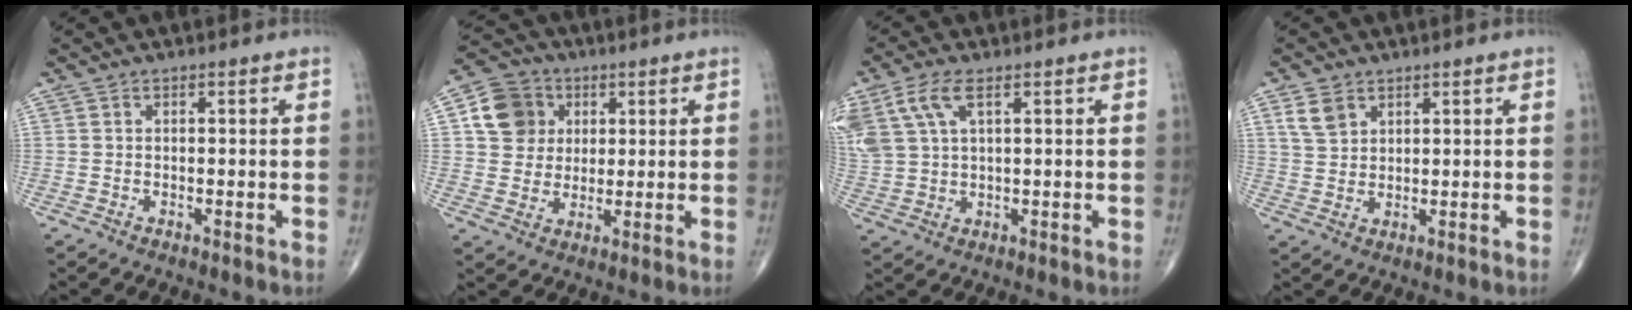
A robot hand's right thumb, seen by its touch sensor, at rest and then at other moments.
{"total": 9.8, "force": [2.7, 8.7, 3.6], "torque": [-0.042, -0.001, 0.041]}
{"total": 9.8, "force": [4.5, 4.6, 7.4], "torque": [-0.187, 0.004, 0.095]}
{"total": 4.5, "force": [2.5, 3.1, 2.1], "torque": [-0.032, -0.009, 0.054]}